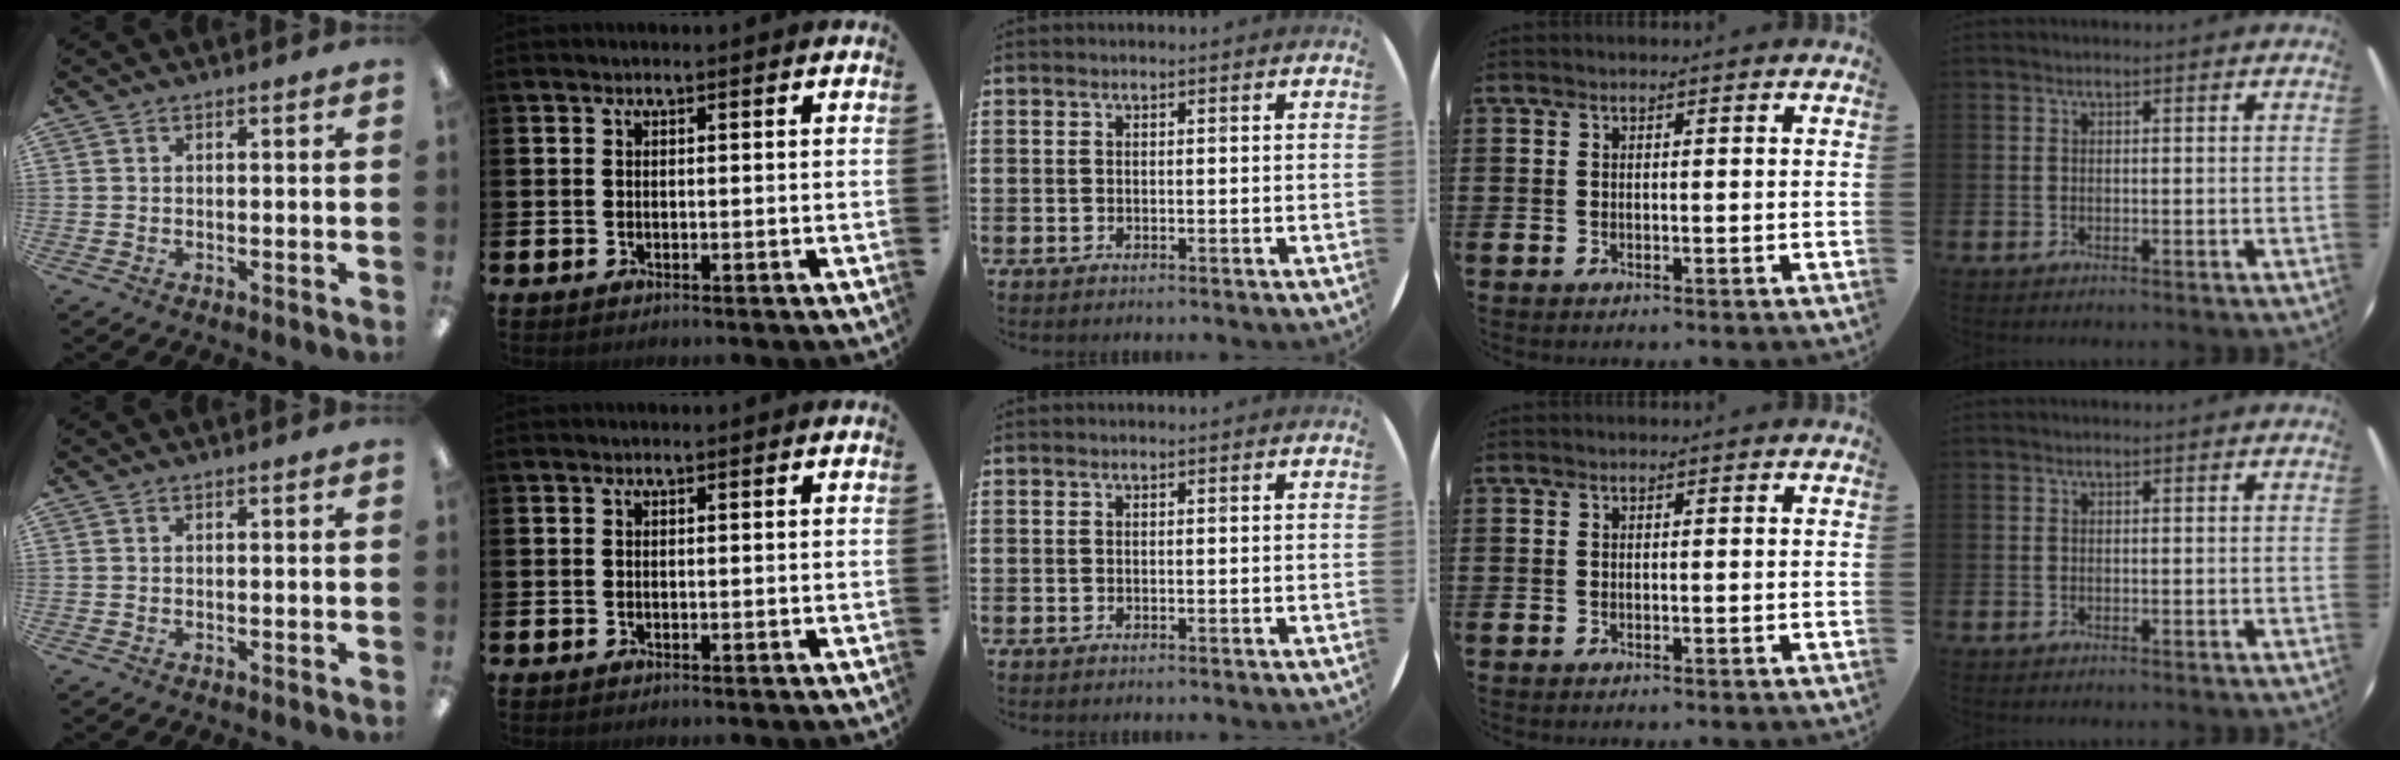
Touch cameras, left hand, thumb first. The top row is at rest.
{}